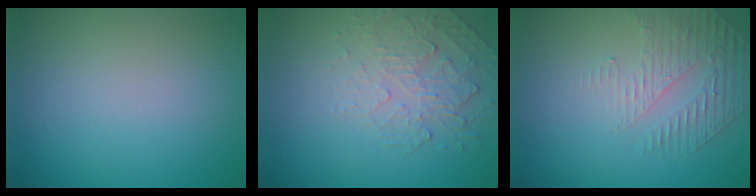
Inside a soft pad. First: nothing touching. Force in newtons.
{"total": 2.2, "press": 1.4, "slide": 1.7}
{"total": 1.9, "press": 1.3, "slide": 1.3}